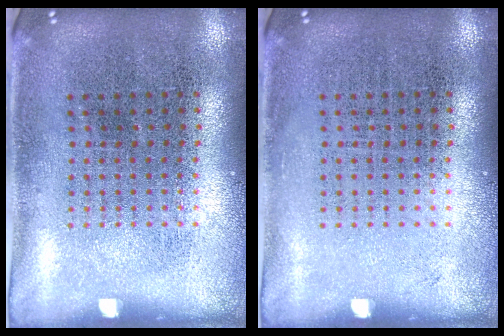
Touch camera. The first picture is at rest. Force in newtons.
{"total": 0.0}